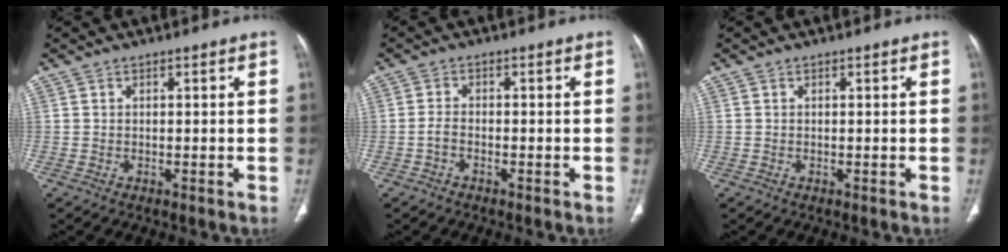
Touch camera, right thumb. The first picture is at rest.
{"total": 1.8, "force": [-0.9, 1.0, 1.2], "torque": [-0.022, 0.010, -0.022]}
{"total": 0.0}